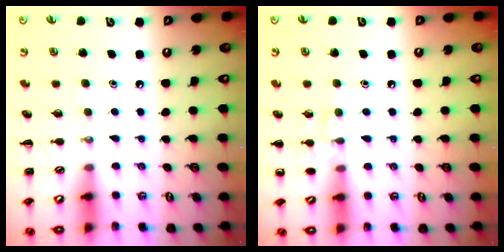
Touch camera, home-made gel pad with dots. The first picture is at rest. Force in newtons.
{"total": 6.7, "press": 6.5, "slide": 1.7}